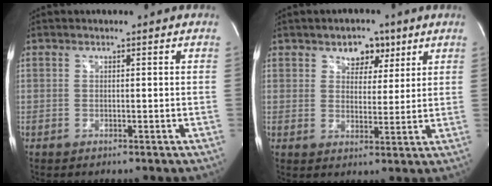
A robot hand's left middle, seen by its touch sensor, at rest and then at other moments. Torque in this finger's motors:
{"motor_torque": [0.02, 0.03, -0.08, 0.02]}